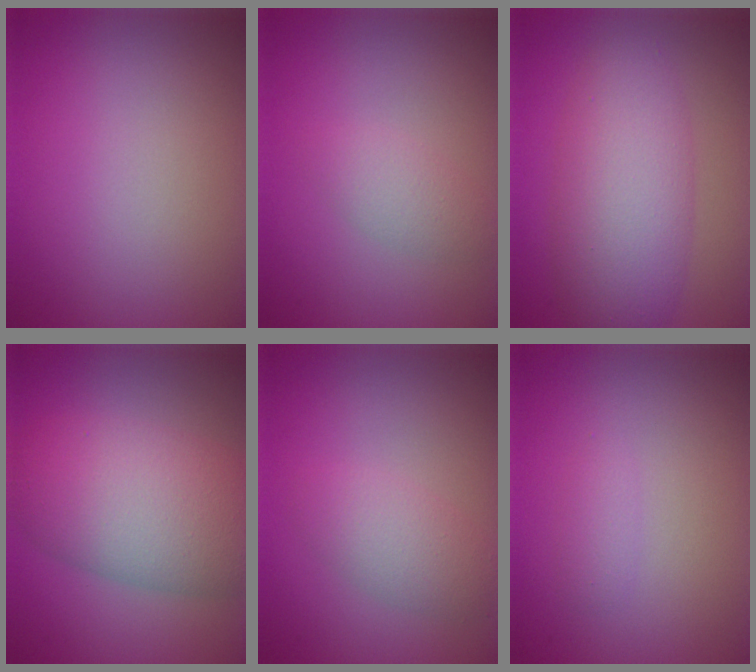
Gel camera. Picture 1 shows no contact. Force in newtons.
{"total": 1.7, "press": 1.7, "slide": 0.1}
{"total": 7.2, "press": 7.2, "slide": 0.1}
{"total": 9.2, "press": 9.2, "slide": 0.4}
{"total": 2.6, "press": 2.6, "slide": 0.1}
{"total": 1.0, "press": 1.0, "slide": 0.1}